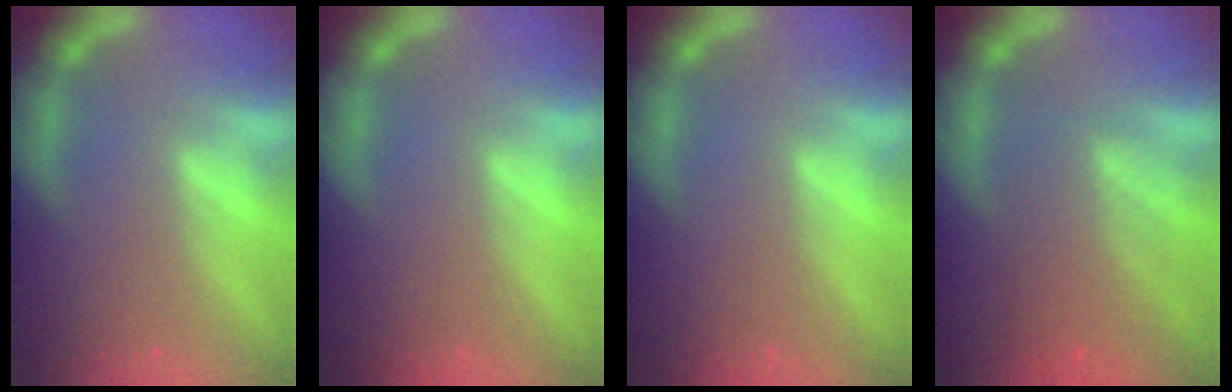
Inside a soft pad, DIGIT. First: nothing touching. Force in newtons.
{"total": 0.0}
{"total": 0.0}
{"total": 5.5}